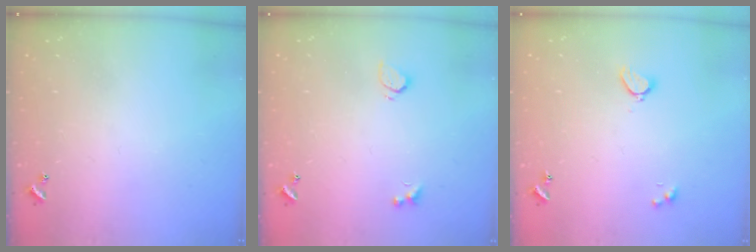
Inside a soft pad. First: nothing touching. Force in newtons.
{"total": 2.1, "press": 1.8, "slide": 1.2}
{"total": 2.1, "press": 2.0, "slide": 0.5}